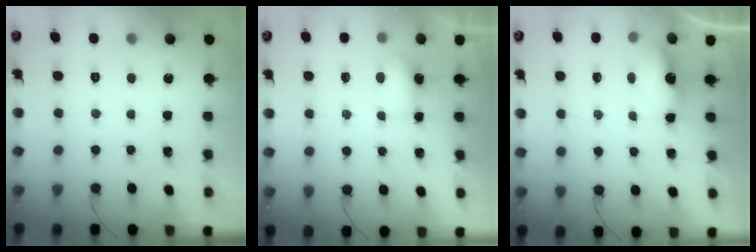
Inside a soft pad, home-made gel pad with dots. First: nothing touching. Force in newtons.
{"total": 4.7, "press": 4.6, "slide": 0.9}
{"total": 6.2, "press": 6.1, "slide": 0.8}